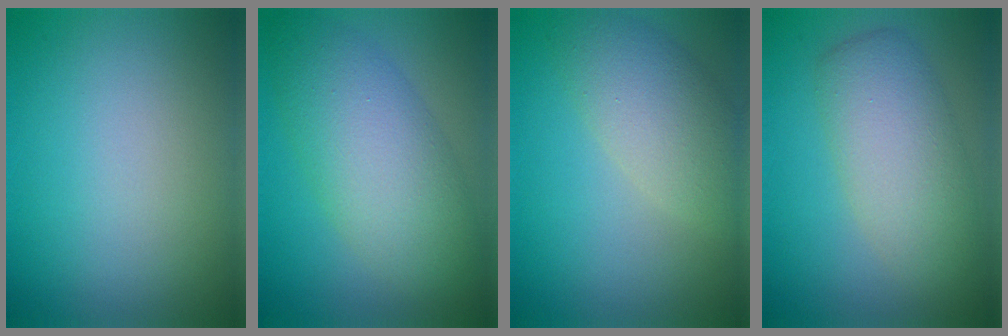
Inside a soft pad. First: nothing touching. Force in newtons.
{"total": 7.5, "press": 7.5, "slide": 0.1}
{"total": 4.7, "press": 4.7, "slide": 0.4}
{"total": 5.5, "press": 5.5, "slide": 0.5}